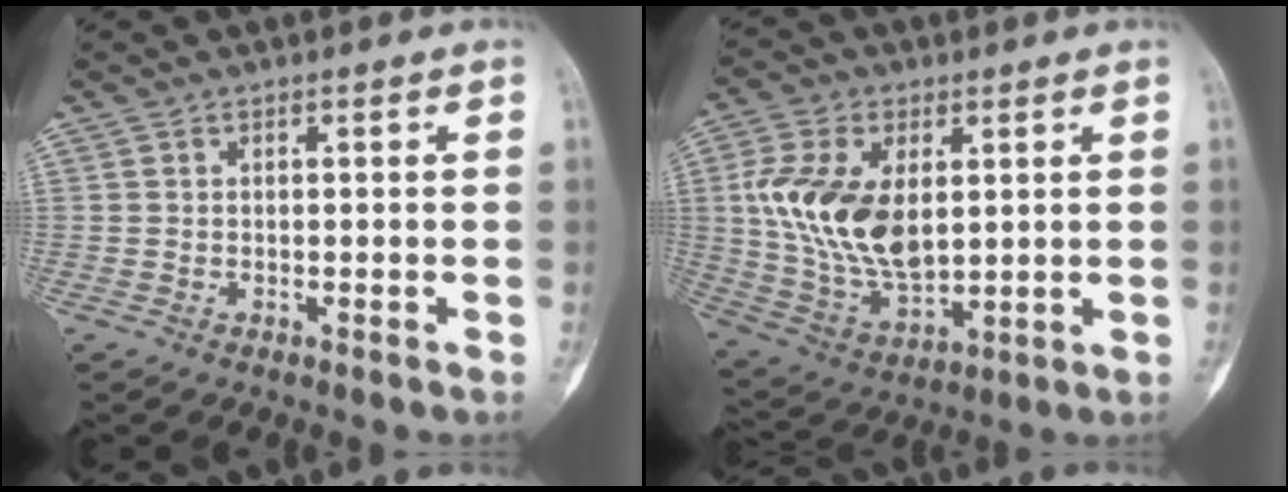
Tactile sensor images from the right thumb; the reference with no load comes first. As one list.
[{"total": 17.3, "force": [3.0, 10.1, 13.7], "torque": [-0.256, -0.012, 0.066]}]